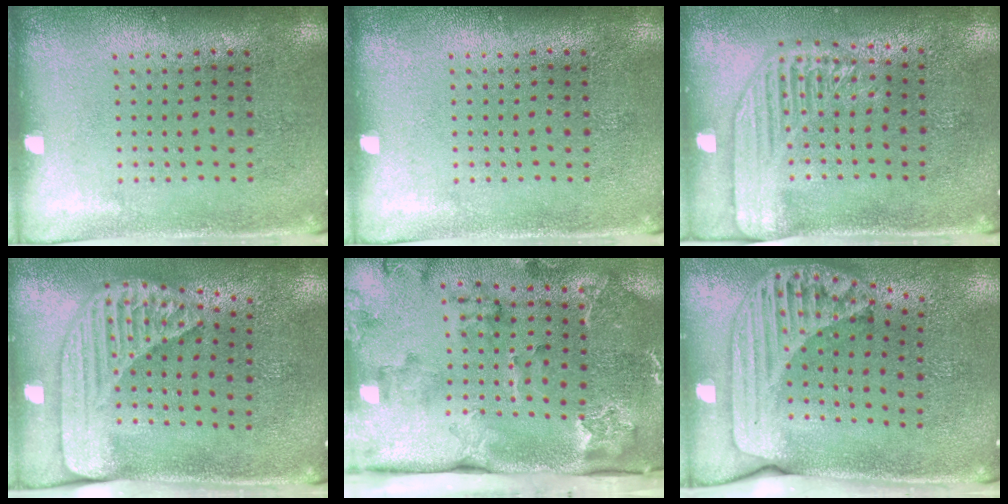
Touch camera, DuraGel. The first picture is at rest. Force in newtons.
{"total": 0.0}
{"total": 2.2, "press": 1.9, "slide": 1.0}
{"total": 2.4, "press": 1.8, "slide": 1.7}
{"total": 2.8, "press": 2.4, "slide": 1.5}
{"total": 2.4, "press": 1.7, "slide": 1.6}